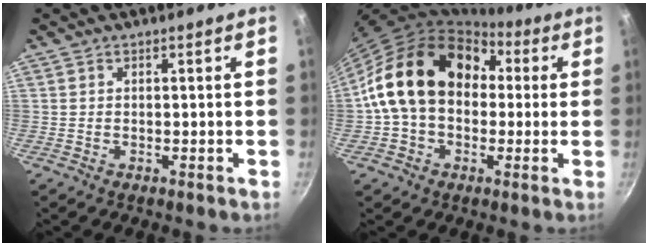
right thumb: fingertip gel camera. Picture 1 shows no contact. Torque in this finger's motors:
{"motor_torque": [2.40, 2.60, 1.48, -1.29, 0.38]}